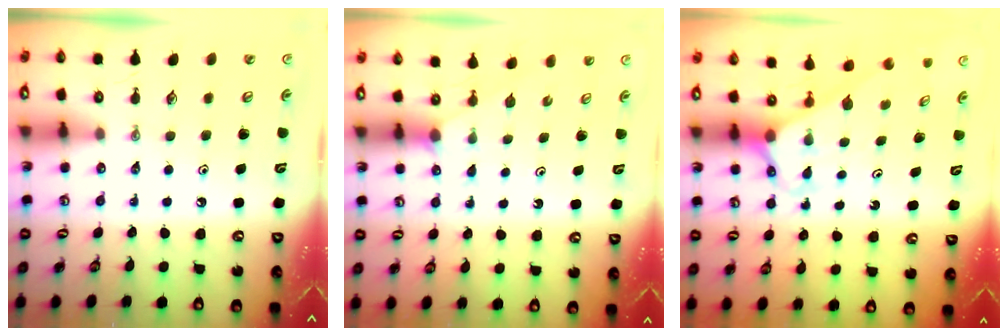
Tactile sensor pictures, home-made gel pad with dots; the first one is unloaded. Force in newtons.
{"total": 1.8, "press": 1.8, "slide": 0.2}
{"total": 2.6, "press": 2.6, "slide": 0.2}